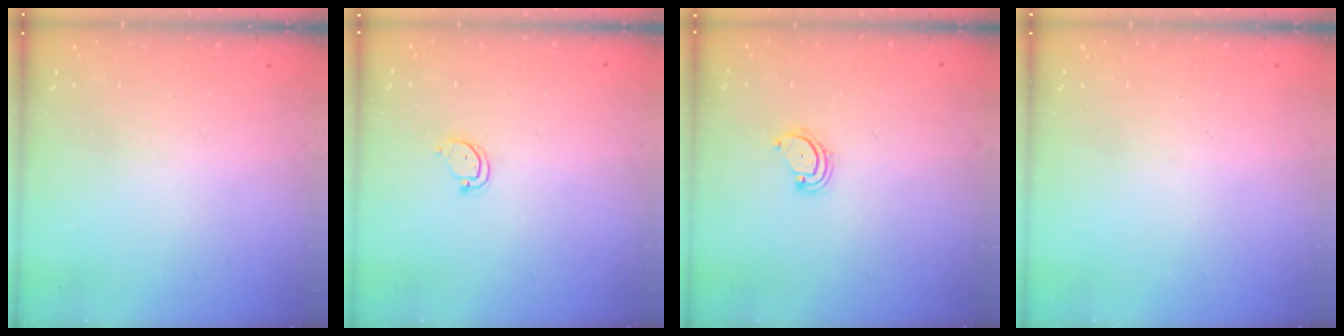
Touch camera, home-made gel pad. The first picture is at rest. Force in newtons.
{"total": 3.4, "press": 3.4, "slide": 0.2}
{"total": 3.0, "press": 3.0, "slide": 0.4}
{"total": 0.0}